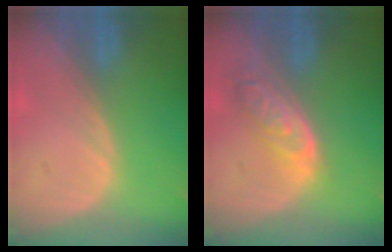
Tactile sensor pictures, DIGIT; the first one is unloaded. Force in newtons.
{"total": 6.4, "press": 5.8, "slide": 2.7}